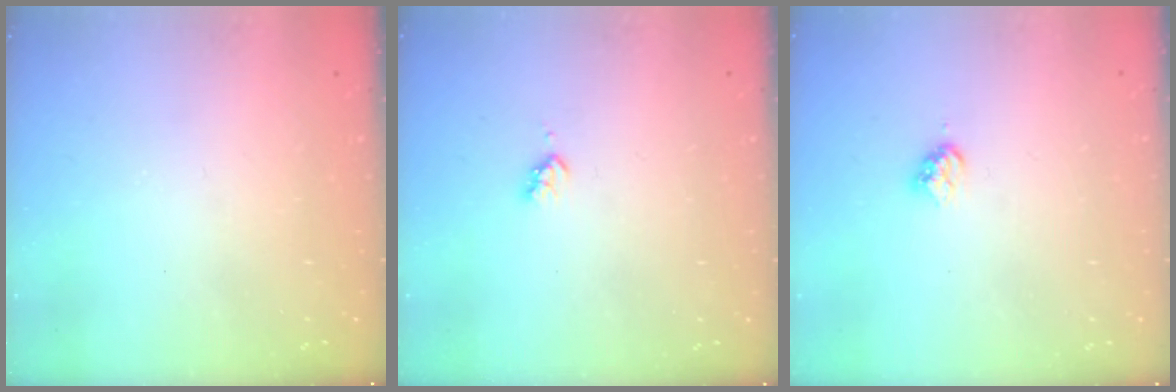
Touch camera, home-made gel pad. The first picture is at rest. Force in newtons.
{"total": 3.1, "press": 3.0, "slide": 0.5}
{"total": 3.2, "press": 3.2, "slide": 0.4}